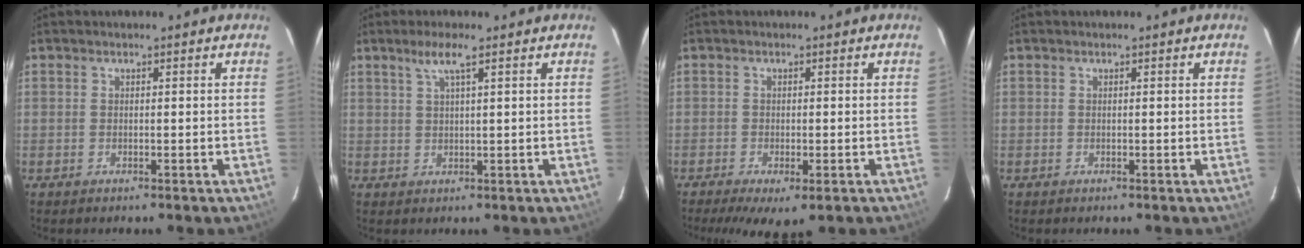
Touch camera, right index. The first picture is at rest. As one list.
[{"total": 3.4, "force": [2.0, -0.1, 2.7], "torque": [-0.054, 0.004, 0.040]}, {"total": 7.2, "force": [-4.5, 2.1, 5.2], "torque": [-0.104, -0.027, -0.066]}, {"total": 0.0}]